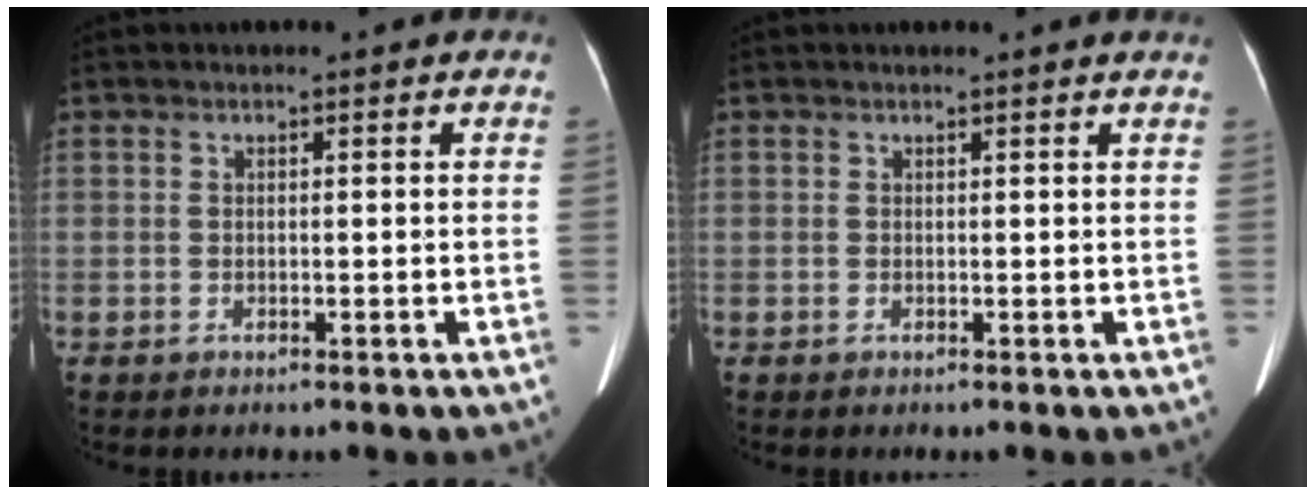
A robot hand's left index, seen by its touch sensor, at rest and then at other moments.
{"total": 1.1, "force": [1.0, -0.1, 0.3], "torque": [-0.014, -0.004, 0.011]}